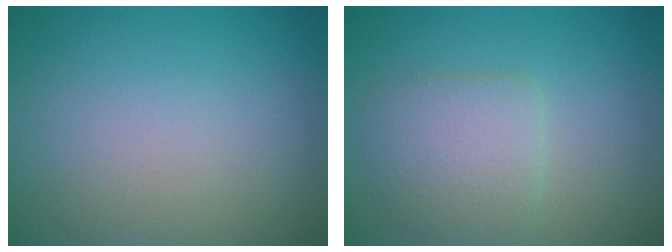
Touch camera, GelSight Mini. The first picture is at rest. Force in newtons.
{"total": 3.5, "press": 3.5, "slide": 0.2}